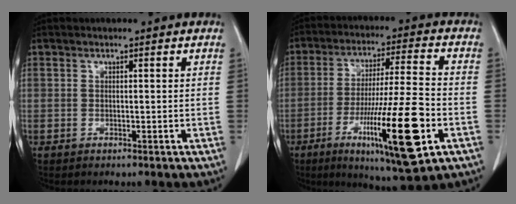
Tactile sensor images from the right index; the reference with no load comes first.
{"total": 18.0, "force": [-6.7, 1.1, 16.7], "torque": [-0.288, -0.028, -0.108]}